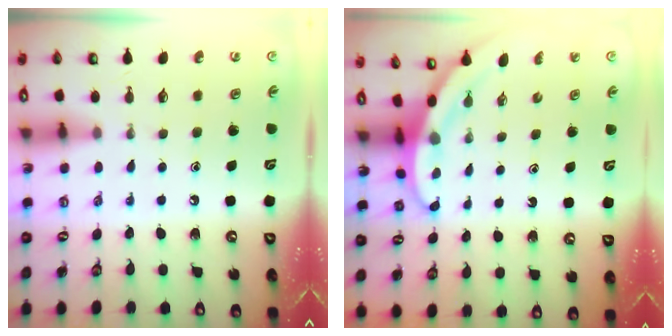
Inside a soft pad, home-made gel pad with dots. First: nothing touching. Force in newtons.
{"total": 3.1, "press": 3.1, "slide": 0.2}